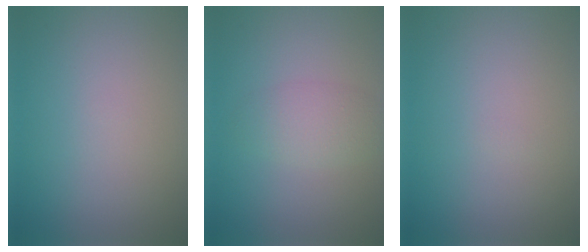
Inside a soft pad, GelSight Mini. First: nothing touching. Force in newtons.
{"total": 2.5, "press": 2.5, "slide": 0.0}
{"total": 0.0}